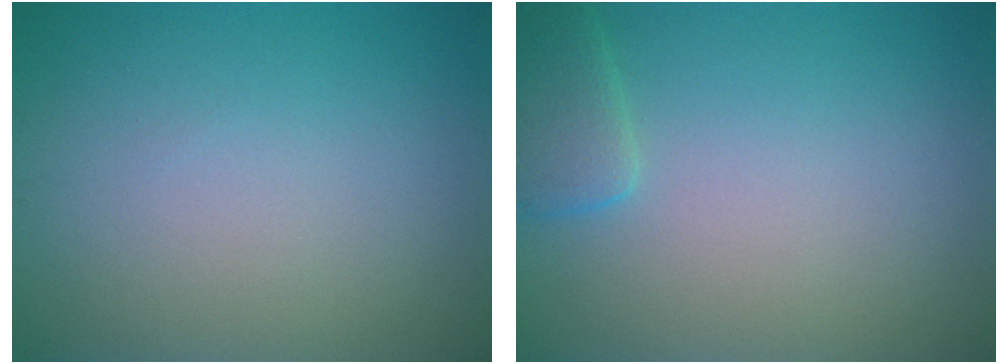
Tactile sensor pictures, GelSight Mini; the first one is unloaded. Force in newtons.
{"total": 2.3, "press": 2.3, "slide": 0.2}